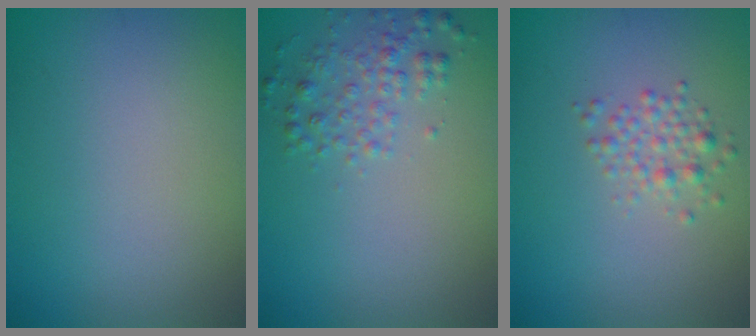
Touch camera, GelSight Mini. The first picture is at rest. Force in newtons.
{"total": 2.2, "press": 2.2, "slide": 0.1}
{"total": 1.9, "press": 1.9, "slide": 0.1}